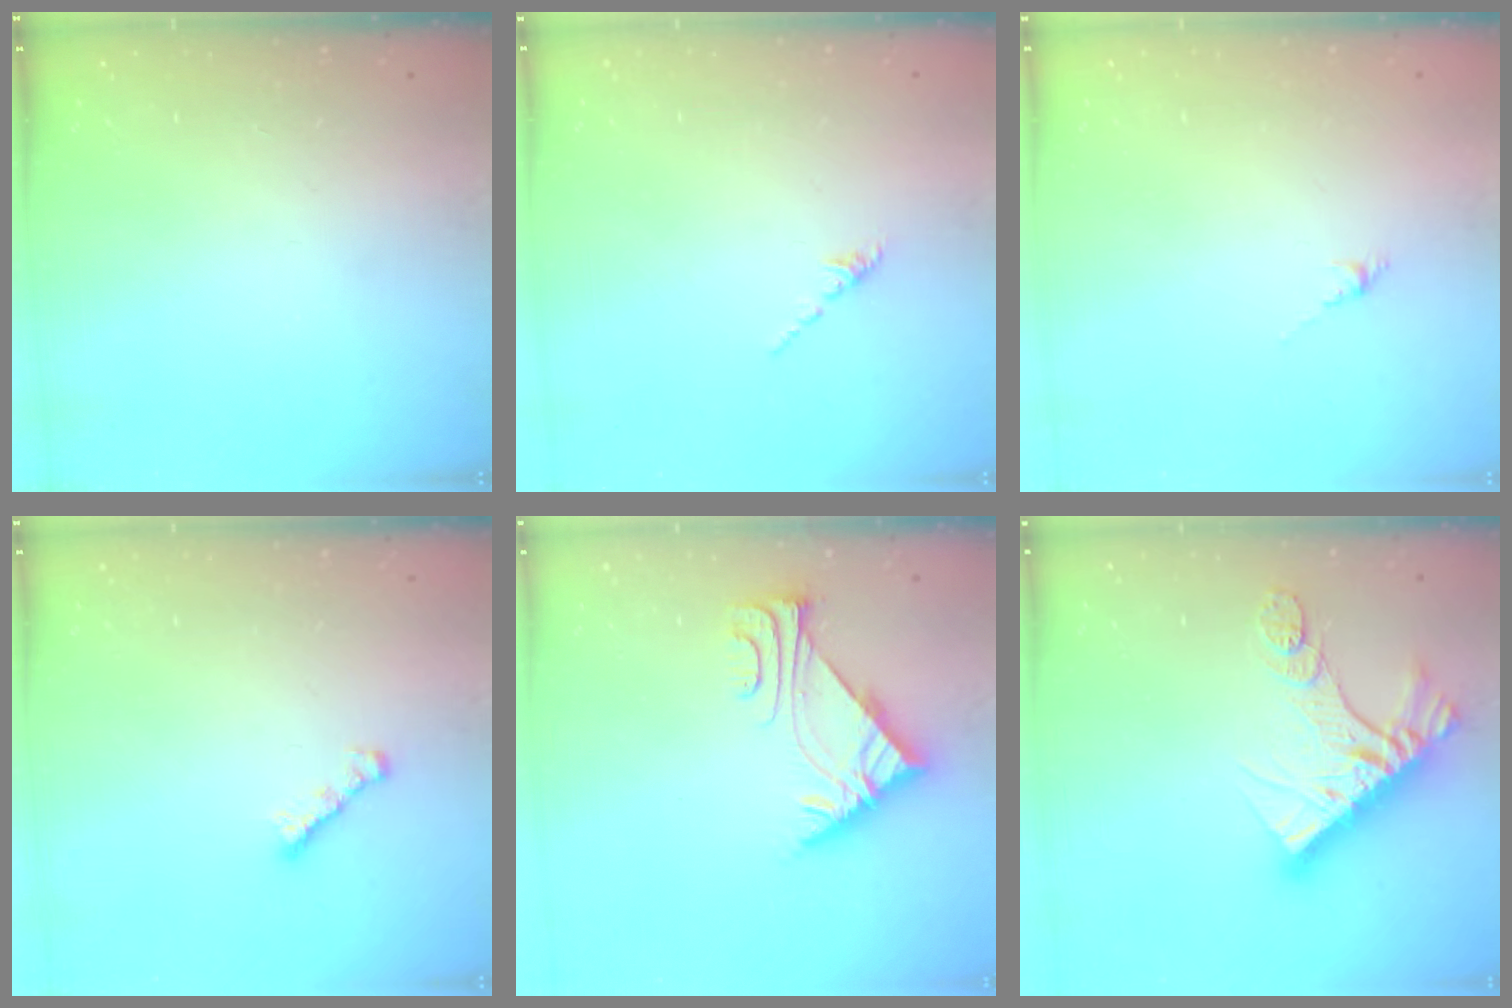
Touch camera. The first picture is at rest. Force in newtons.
{"total": 1.6, "press": 1.5, "slide": 0.6}
{"total": 0.0}
{"total": 1.8, "press": 1.7, "slide": 0.6}
{"total": 6.0, "press": 5.9, "slide": 0.5}
{"total": 13.2, "press": 13.1, "slide": 1.2}